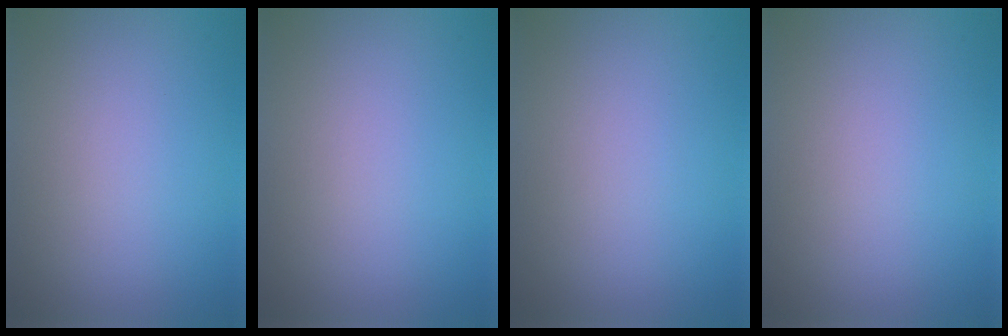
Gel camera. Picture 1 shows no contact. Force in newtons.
{"total": 0.0}
{"total": 0.0}
{"total": 0.0}